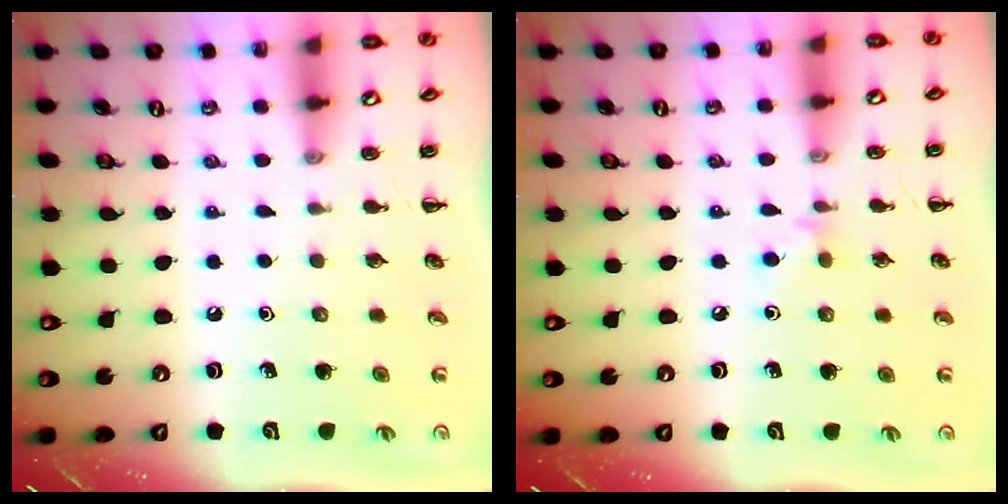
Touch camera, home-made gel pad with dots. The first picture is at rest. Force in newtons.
{"total": 3.7, "press": 3.4, "slide": 1.5}